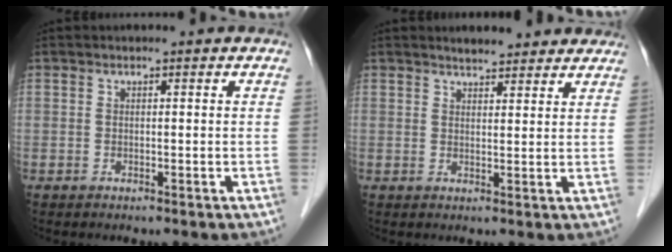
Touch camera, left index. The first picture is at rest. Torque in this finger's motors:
{"motor_torque": [-0.21, 0.08, -0.14, 0.03]}